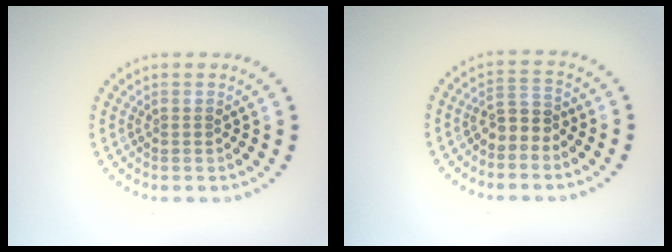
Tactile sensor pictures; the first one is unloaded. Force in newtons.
{"total": 2.4, "press": 2.1, "slide": 1.1}